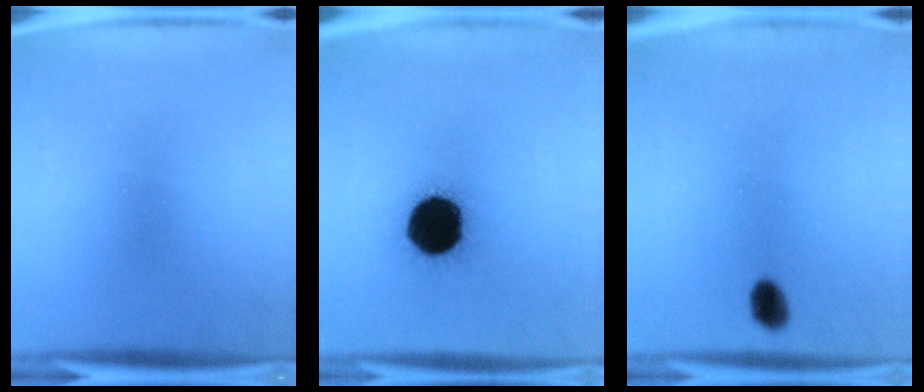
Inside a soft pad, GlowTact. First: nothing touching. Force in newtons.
{"total": 19.3}
{"total": 3.5}